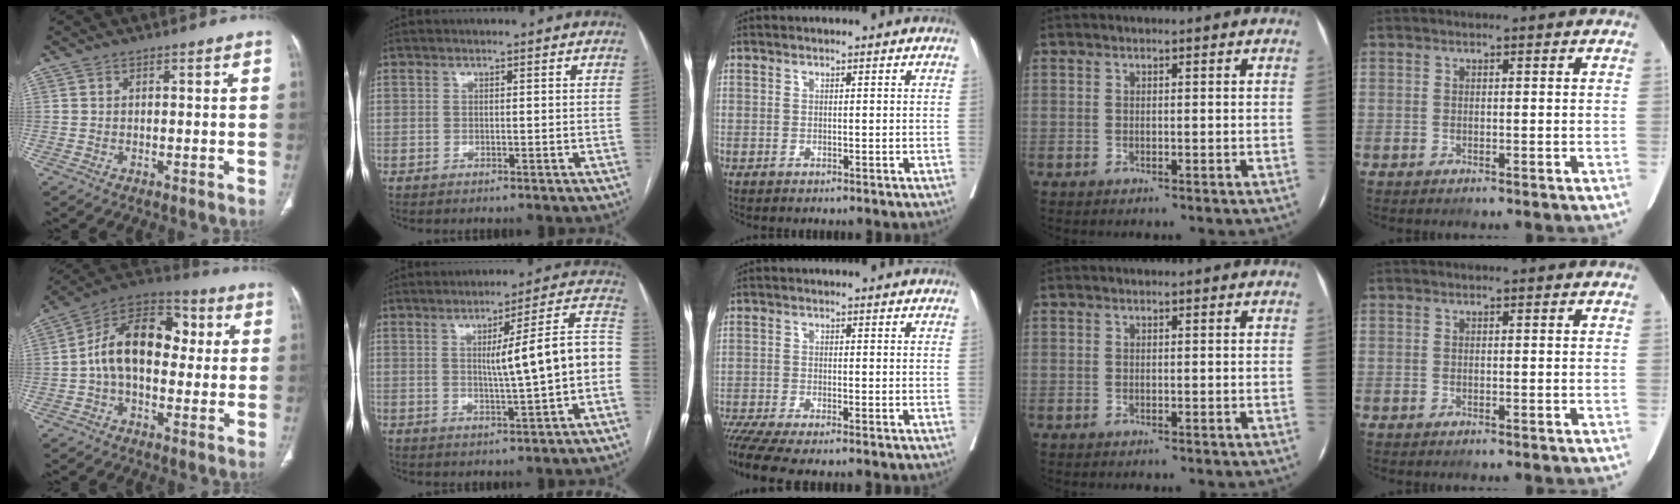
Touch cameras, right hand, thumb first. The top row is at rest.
{"thumb": {"total": 16.6, "force": [1.1, 10.5, 12.8], "torque": [-0.186, 0.042, 0.007]}, "index": {"total": 11.2, "force": [-0.7, 0.0, 11.1], "torque": [-0.147, 0.023, -0.011]}, "middle": {"total": 6.3, "force": [-5.2, 0.2, 3.5], "torque": [-0.059, -0.015, -0.091]}}